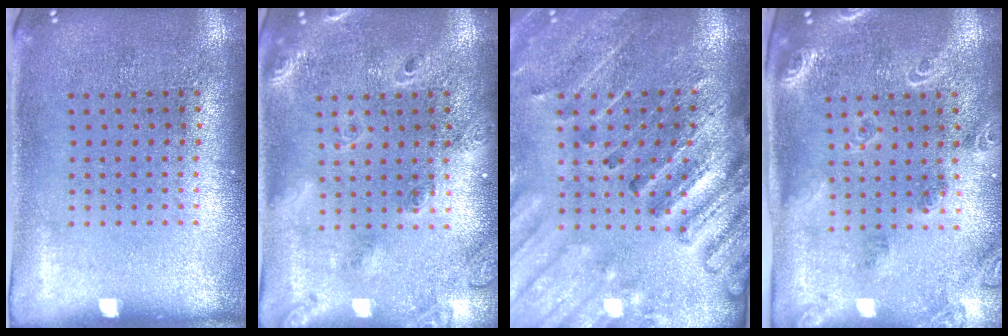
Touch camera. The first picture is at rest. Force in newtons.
{"total": 1.7, "press": 1.6, "slide": 0.6}
{"total": 2.7, "press": 2.7, "slide": 0.3}
{"total": 1.8, "press": 1.7, "slide": 0.4}